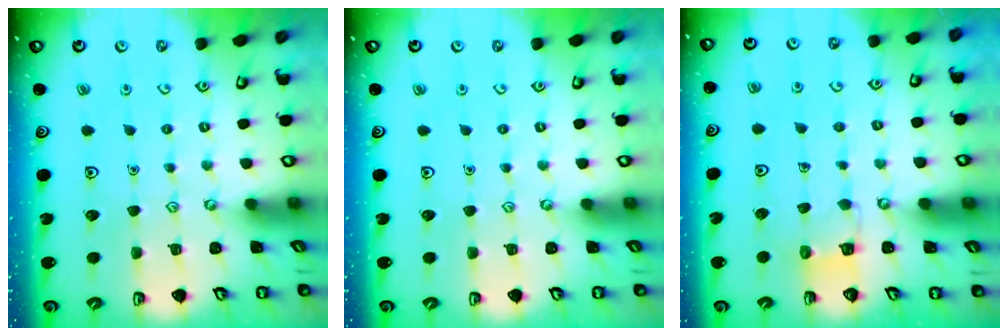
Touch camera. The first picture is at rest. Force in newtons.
{"total": 0.0}
{"total": 3.5, "press": 3.5, "slide": 0.4}